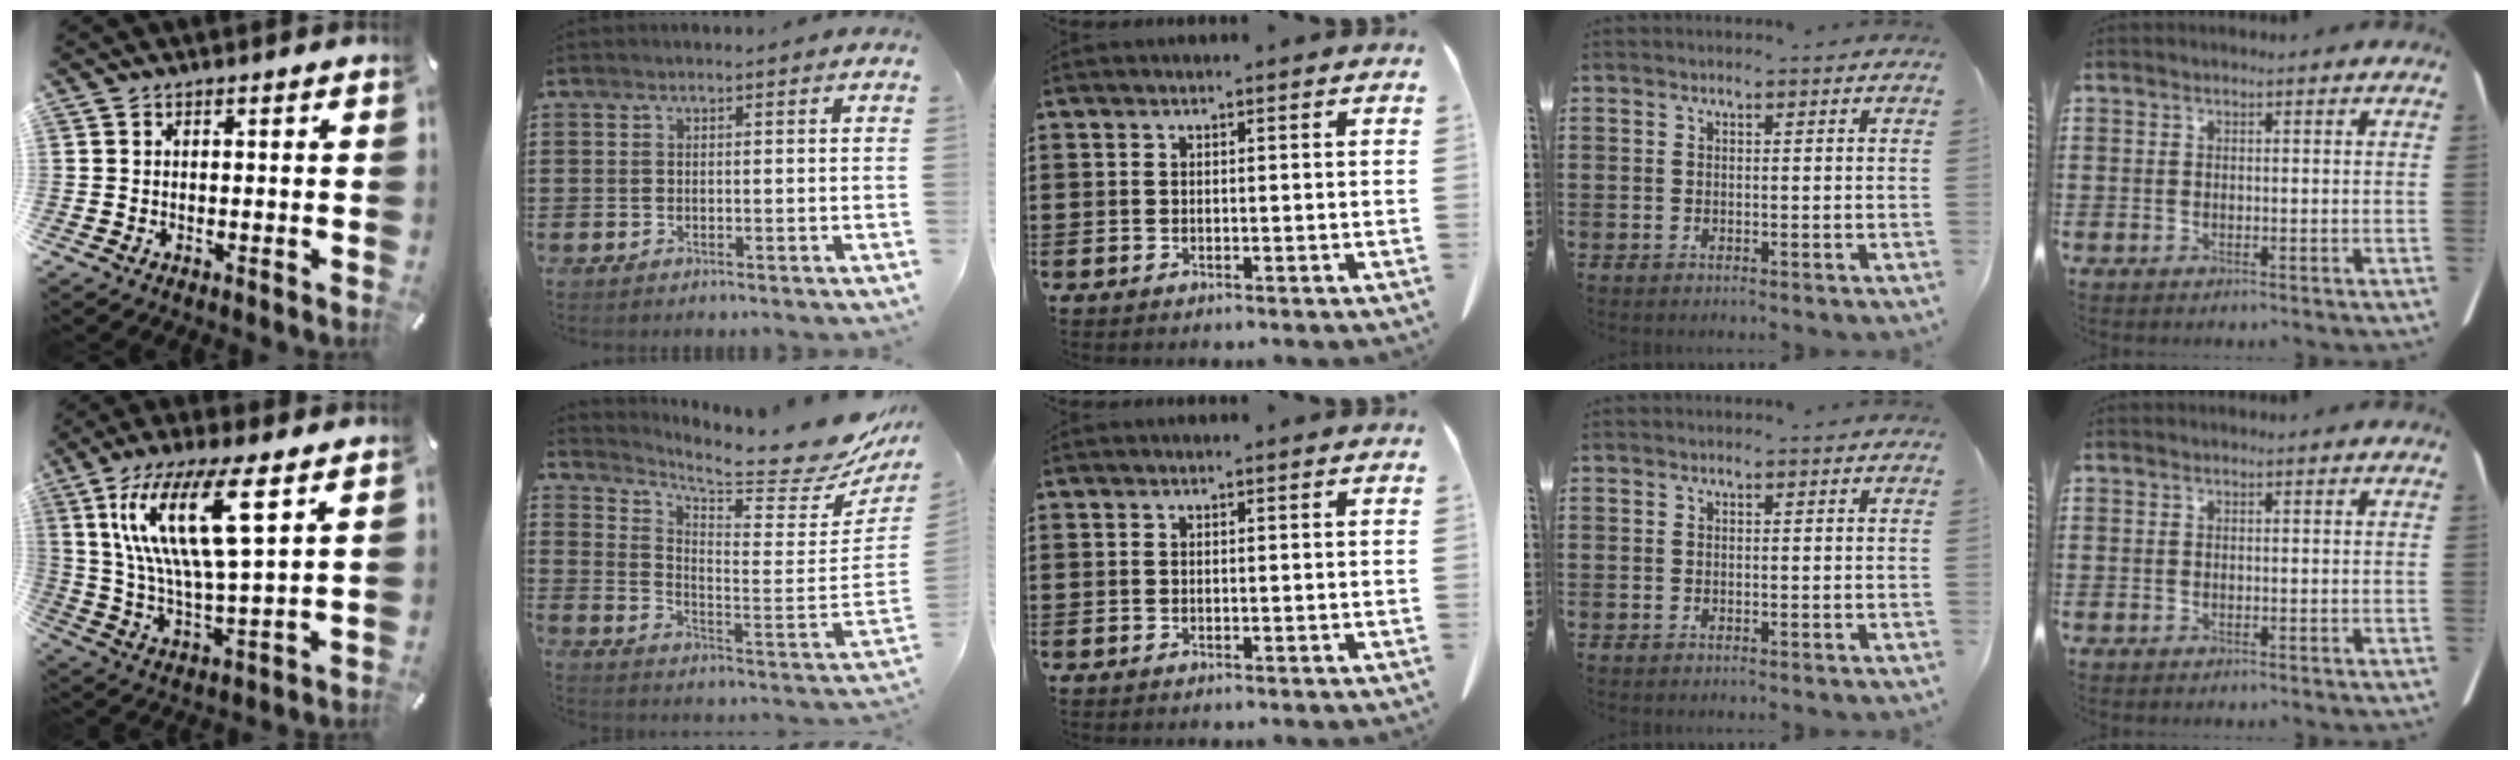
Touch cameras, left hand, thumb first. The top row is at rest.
{"thumb": {"total": 18.6, "force": [9.0, 5.0, 15.5], "torque": [-0.335, -0.019, 0.141]}, "index": {"total": 8.9, "force": [7.9, 0.6, 4.0], "torque": [-0.082, -0.073, 0.126]}}